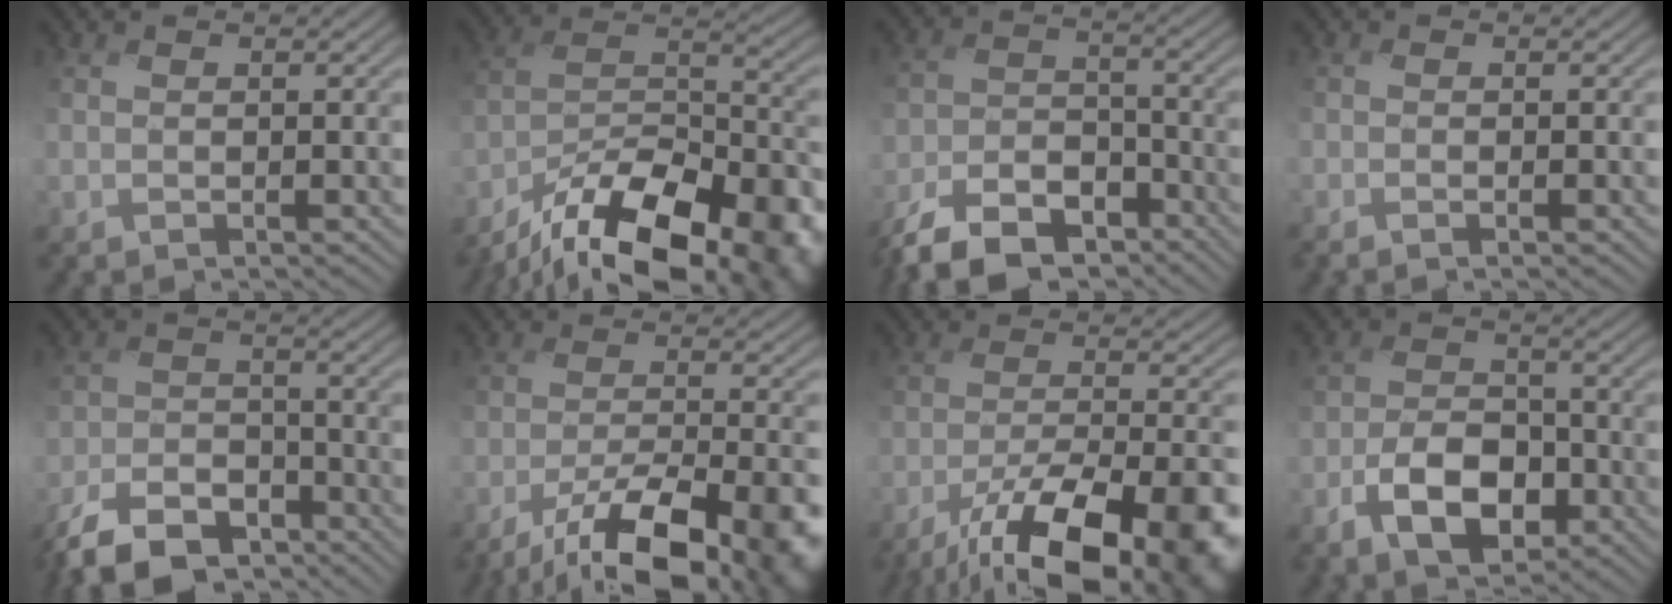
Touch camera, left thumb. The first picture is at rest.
{"total": 19.4, "force": [-15.1, 6.6, 10.3], "torque": [-0.189, -0.048, -0.232]}
{"total": 11.7, "force": [-9.2, 4.8, 5.3], "torque": [-0.115, -0.012, -0.173]}
{"total": 0.8, "force": [-0.5, -0.4, 0.5], "torque": [-0.008, 0.002, -0.011]}
{"total": 10.2, "force": [-8.1, 4.2, 4.7], "torque": [-0.101, -0.011, -0.156]}
{"total": 15.3, "force": [-10.7, 4.3, 10.0], "torque": [-0.172, -0.034, -0.158]}
{"total": 17.8, "force": [-12.3, 5.1, 11.8], "torque": [-0.182, -0.043, -0.186]}
{"total": 7.7, "force": [-3.9, 4.2, 5.2], "torque": [-0.099, 0.001, -0.080]}